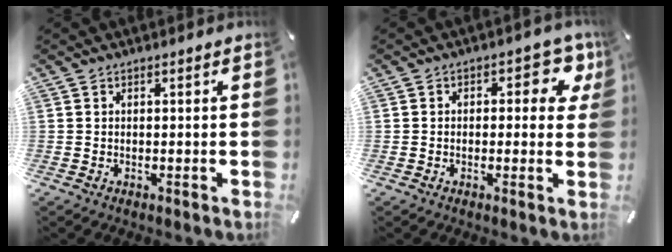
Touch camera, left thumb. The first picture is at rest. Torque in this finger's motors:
{"motor_torque": [0.54, 0.49, 0.54, -0.14, -0.03]}